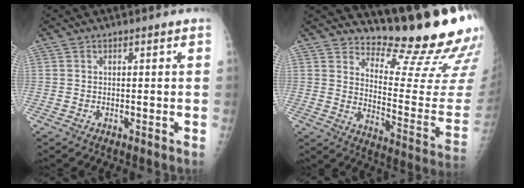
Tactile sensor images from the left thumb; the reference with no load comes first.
{"total": 18.5, "force": [16.8, 2.1, 7.5], "torque": [-0.075, -0.185, 0.228]}